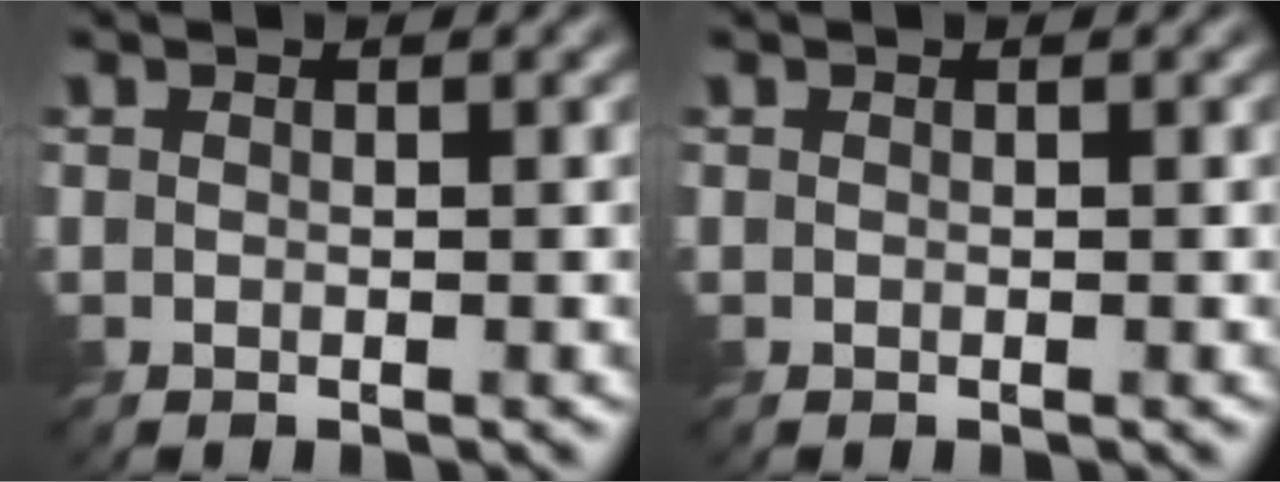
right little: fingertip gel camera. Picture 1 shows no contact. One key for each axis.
{"total": 0.0}